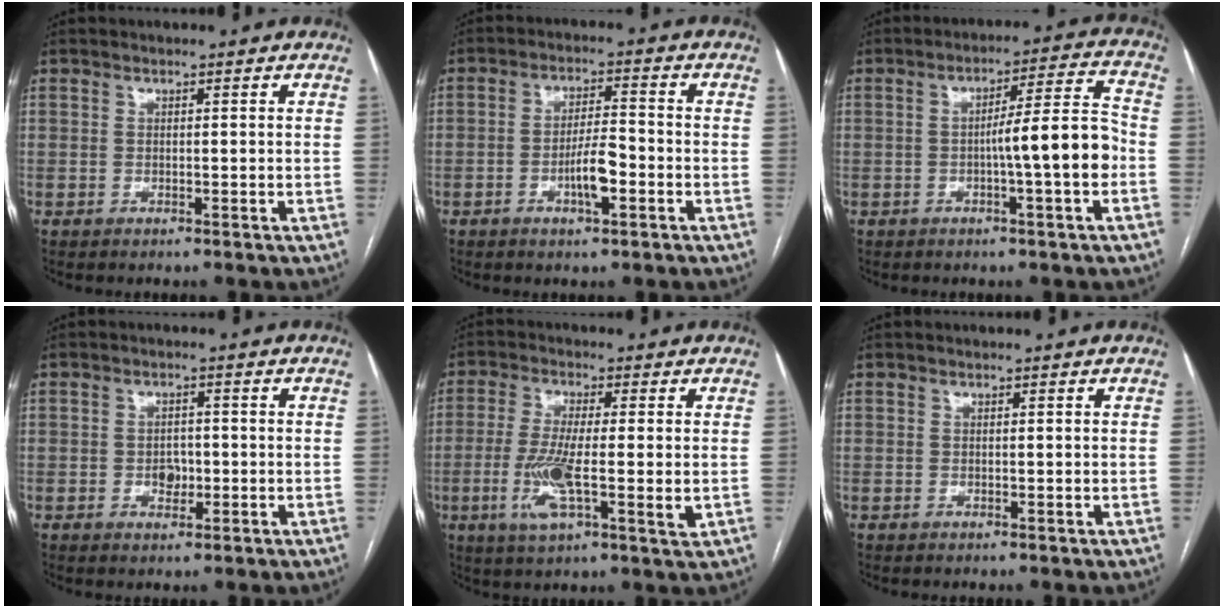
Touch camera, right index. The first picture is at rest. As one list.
[{"total": 5.6, "force": [-2.0, 1.3, 5.1], "torque": [-0.096, 0.004, -0.035]}, {"total": 9.2, "force": [-2.1, -0.1, 9.0], "torque": [-0.136, 0.016, -0.033]}, {"total": 2.7, "force": [-0.6, 1.9, 1.8], "torque": [-0.021, 0.005, -0.006]}, {"total": 10.3, "force": [-1.7, 2.0, 10.0], "torque": [-0.193, -0.014, -0.033]}, {"total": 0.0}]